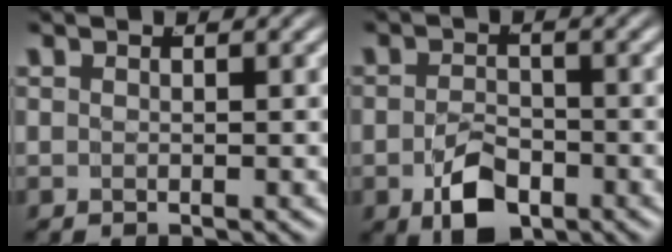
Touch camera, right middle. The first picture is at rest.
{"total": 4.9, "force": [-2.4, 2.7, 3.3], "torque": [-0.049, -0.018, -0.035]}